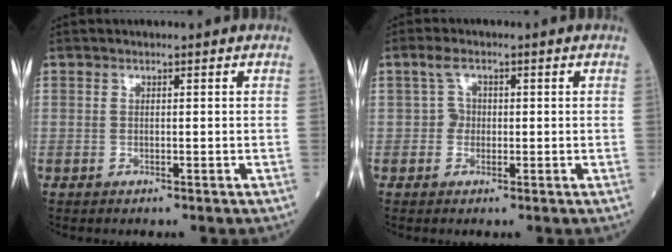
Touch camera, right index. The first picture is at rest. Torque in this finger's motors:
{"motor_torque": [-0.05, 0.04, -0.03, 0.00]}